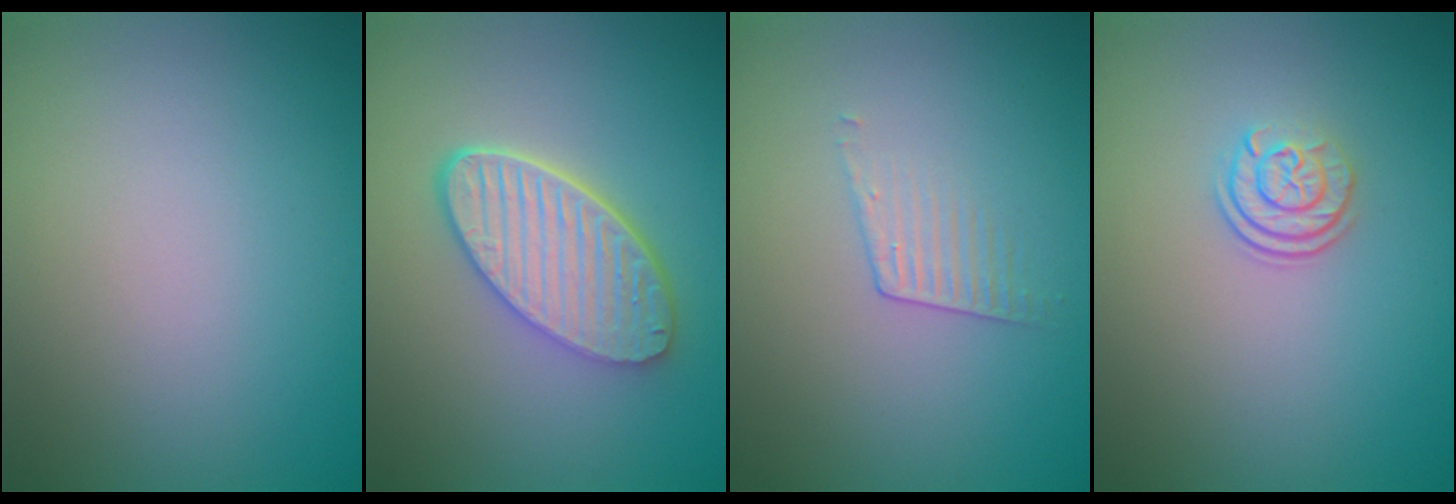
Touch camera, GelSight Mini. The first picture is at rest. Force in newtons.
{"total": 5.5, "press": 4.4, "slide": 3.3}
{"total": 1.1, "press": 0.4, "slide": 1.1}
{"total": 2.4, "press": 1.8, "slide": 1.5}